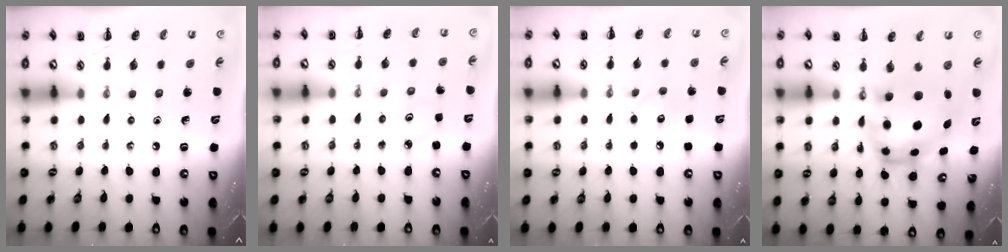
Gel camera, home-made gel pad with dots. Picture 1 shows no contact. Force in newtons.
{"total": 2.5, "press": 2.4, "slide": 0.7}
{"total": 6.6, "press": 6.4, "slide": 1.5}
{"total": 8.1, "press": 7.8, "slide": 1.9}